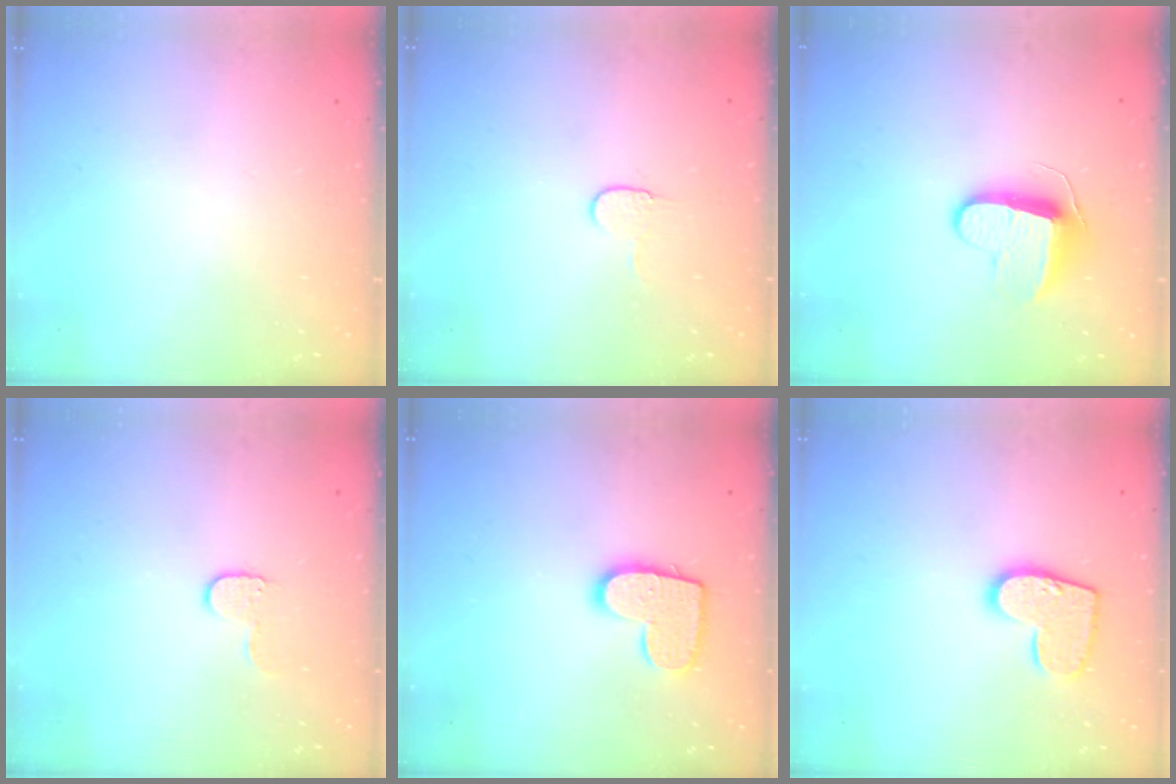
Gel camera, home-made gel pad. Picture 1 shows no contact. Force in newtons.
{"total": 5.0, "press": 4.9, "slide": 0.4}
{"total": 9.6, "press": 9.6, "slide": 0.3}
{"total": 5.1, "press": 5.0, "slide": 0.5}
{"total": 12.0, "press": 12.0, "slide": 0.8}
{"total": 12.0, "press": 11.9, "slide": 0.7}